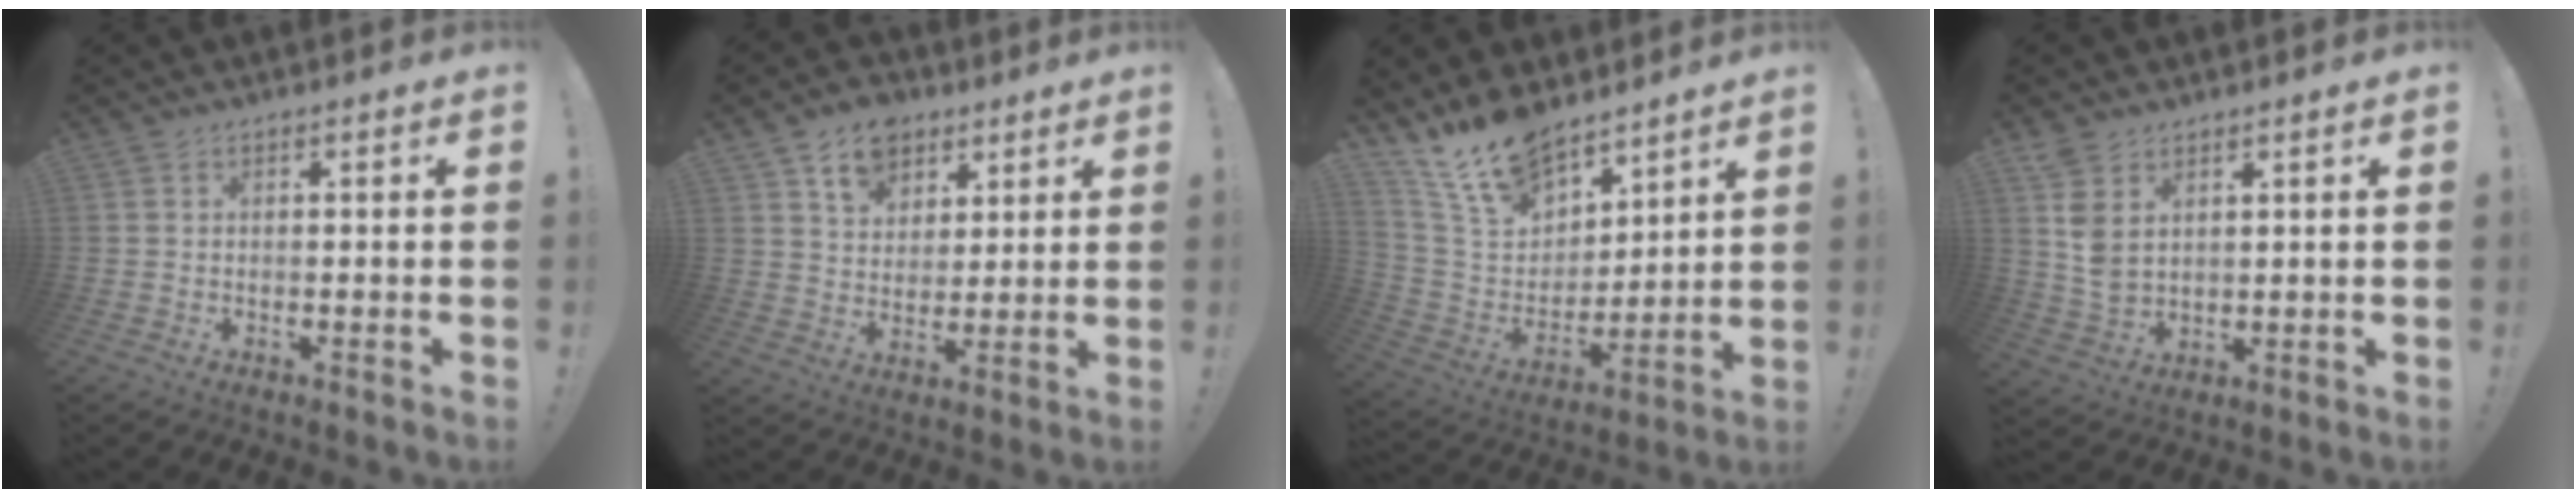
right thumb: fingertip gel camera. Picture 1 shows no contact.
{"total": 10.8, "force": [6.3, 7.9, 3.9], "torque": [-0.057, -0.034, 0.121]}
{"total": 17.1, "force": [13.8, 7.8, 6.2], "torque": [-0.138, -0.095, 0.261]}
{"total": 8.0, "force": [3.6, 5.6, 4.4], "torque": [-0.068, -0.012, 0.071]}